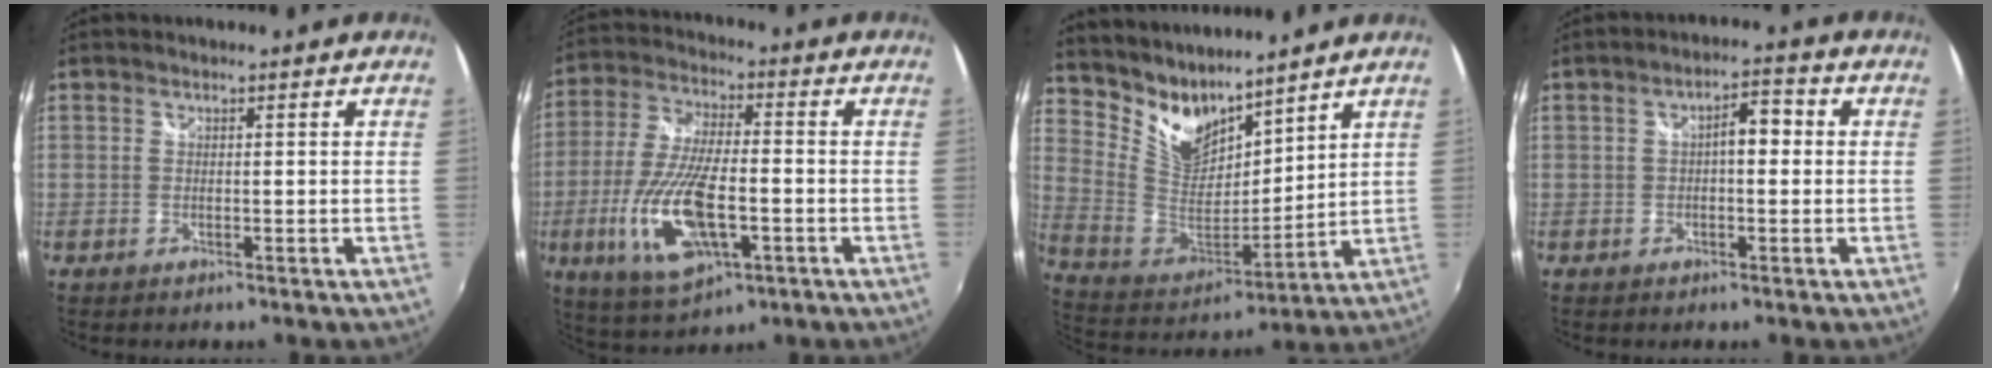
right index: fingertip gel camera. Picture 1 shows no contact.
{"total": 16.2, "force": [-4.7, 6.1, 14.3], "torque": [-0.302, -0.014, -0.081]}
{"total": 12.9, "force": [10.5, 5.9, 4.7], "torque": [-0.107, -0.007, 0.215]}
{"total": 4.5, "force": [0.3, 1.9, 4.1], "torque": [-0.064, 0.015, 0.005]}